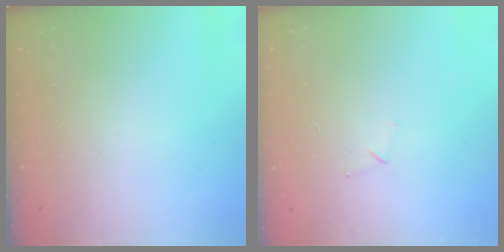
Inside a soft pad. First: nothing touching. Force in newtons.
{"total": 3.8, "press": 3.7, "slide": 1.0}